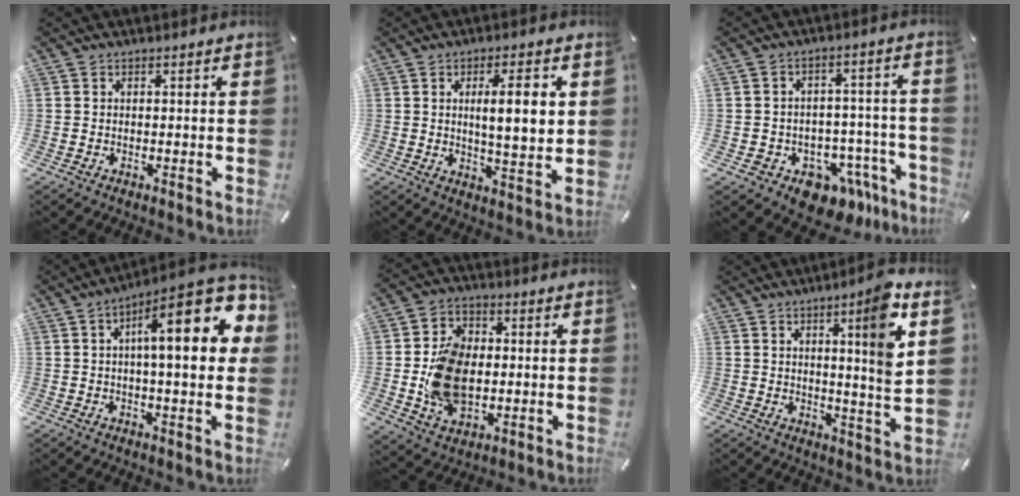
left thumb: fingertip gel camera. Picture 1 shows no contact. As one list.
[{"total": 10.4, "force": [2.4, 2.7, 9.8], "torque": [-0.146, -0.005, 0.029]}, {"total": 10.1, "force": [-6.2, 6.9, 4.2], "torque": [-0.041, 0.035, -0.095]}, {"total": 20.7, "force": [6.1, 6.2, 18.8], "torque": [-0.270, -0.027, 0.084]}, {"total": 13.2, "force": [-0.9, 9.8, 8.8], "torque": [-0.193, 0.013, -0.011]}, {"total": 11.9, "force": [5.4, 0.3, 10.6], "torque": [-0.153, -0.034, 0.073]}]